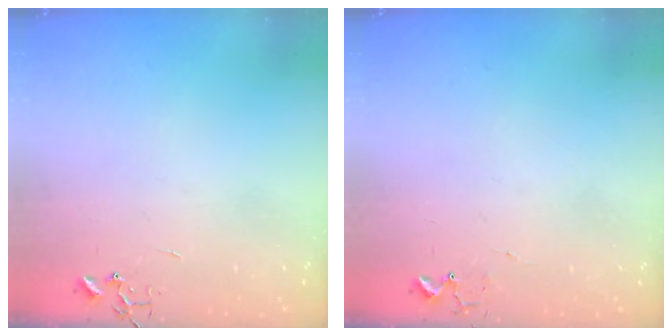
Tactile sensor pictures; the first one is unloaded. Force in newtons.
{"total": 5.4, "press": 5.4, "slide": 0.7}